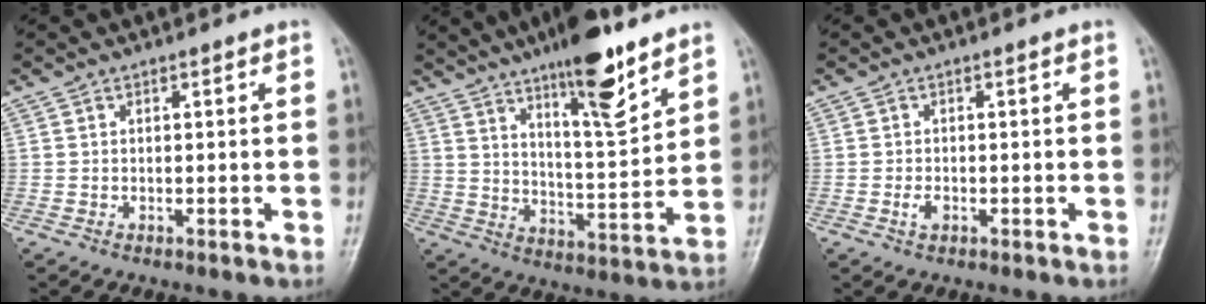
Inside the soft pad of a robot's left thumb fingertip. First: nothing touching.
{"total": 14.3, "force": [9.6, 3.1, 10.1], "torque": [-0.142, -0.061, 0.161]}
{"total": 1.5, "force": [-0.5, 0.8, 1.1], "torque": [-0.020, 0.001, -0.010]}